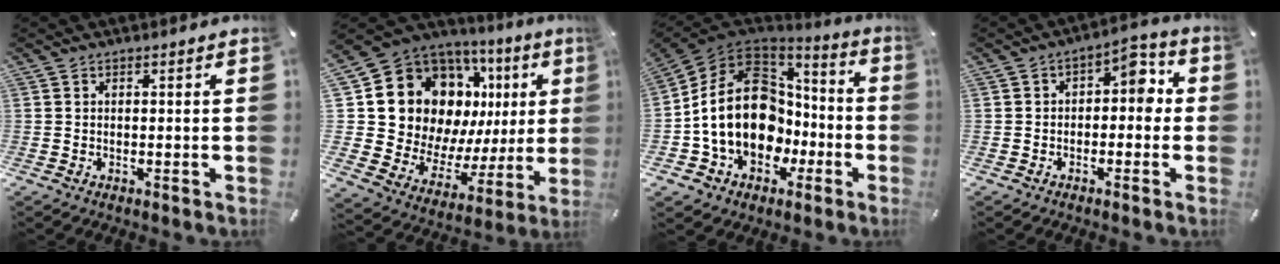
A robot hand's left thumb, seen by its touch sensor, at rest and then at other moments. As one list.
[{"total": 19.0, "force": [8.3, 14.0, 9.9], "torque": [-0.164, -0.068, 0.175]}, {"total": 20.3, "force": [-1.1, 16.0, 12.4], "torque": [-0.247, 0.008, -0.014]}, {"total": 6.3, "force": [-0.2, 4.2, 4.7], "torque": [-0.052, -0.001, -0.017]}]